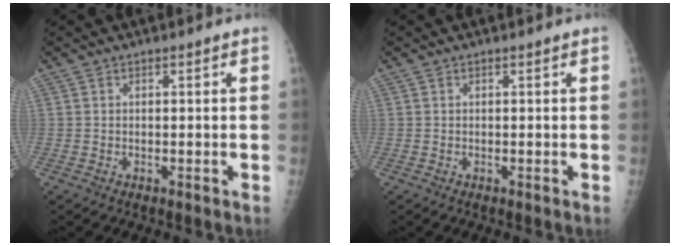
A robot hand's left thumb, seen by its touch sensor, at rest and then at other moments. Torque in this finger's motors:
{"motor_torque": [0.00, 0.00, 0.00, 0.00, 0.00]}